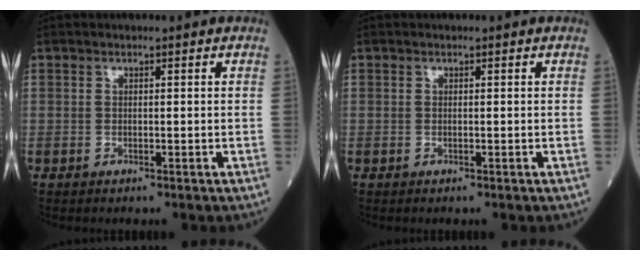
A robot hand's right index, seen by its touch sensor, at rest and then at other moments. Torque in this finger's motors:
{"motor_torque": [0.18, -0.01, 0.08, 0.01]}